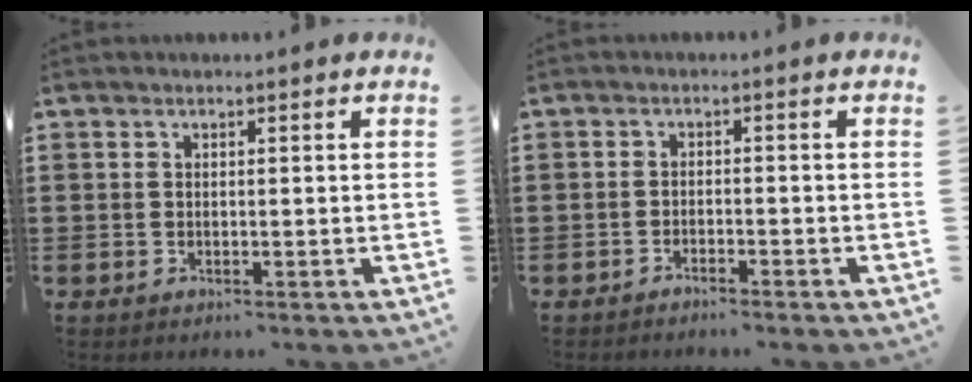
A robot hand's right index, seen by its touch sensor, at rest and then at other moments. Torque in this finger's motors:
{"motor_torque": [-0.06, 0.21, -0.04, -0.02]}